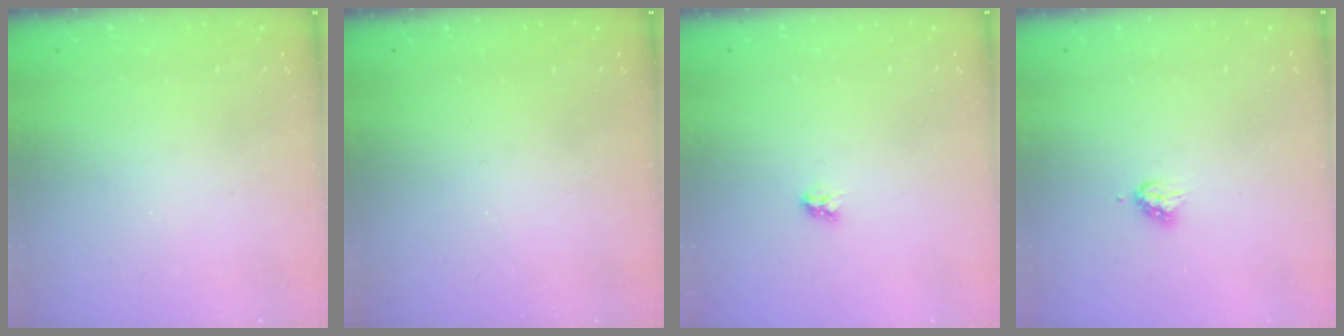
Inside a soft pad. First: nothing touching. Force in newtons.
{"total": 1.7, "press": 1.7, "slide": 0.2}
{"total": 2.9, "press": 2.9, "slide": 0.3}
{"total": 4.2, "press": 4.1, "slide": 0.5}